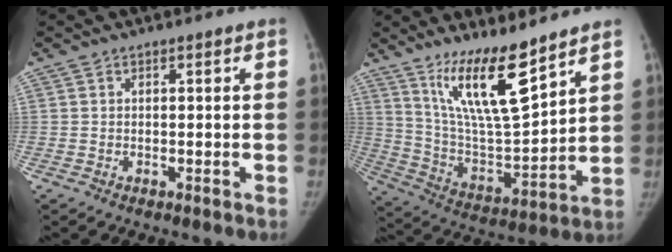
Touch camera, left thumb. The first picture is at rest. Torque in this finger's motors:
{"motor_torque": [0.34, 0.14, 1.55, -1.22, 0.35]}